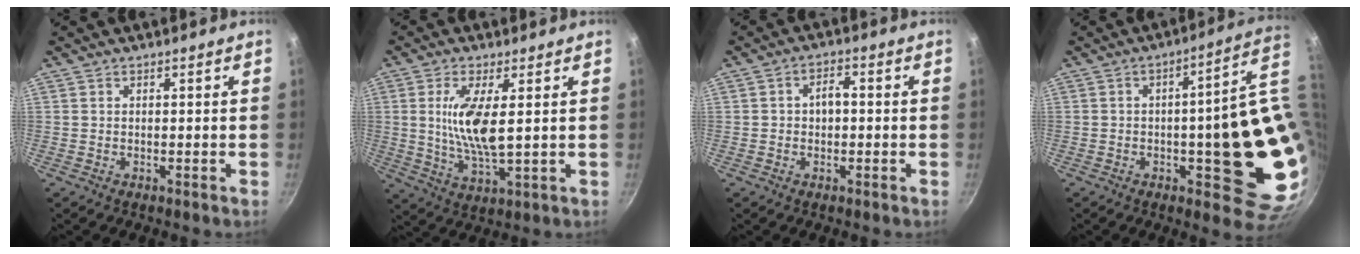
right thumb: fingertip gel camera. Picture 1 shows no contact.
{"total": 10.9, "force": [2.2, 3.4, 10.2], "torque": [-0.203, -0.017, 0.046]}
{"total": 3.6, "force": [-0.1, 2.4, 2.7], "torque": [-0.027, 0.015, -0.005]}
{"total": 21.3, "force": [0.0, 6.4, 20.4], "torque": [-0.213, -0.011, 0.007]}